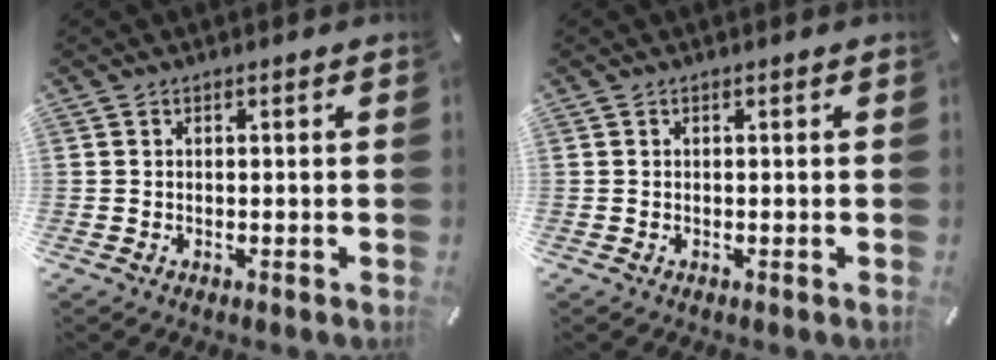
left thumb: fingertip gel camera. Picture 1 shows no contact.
{"total": 0.0}